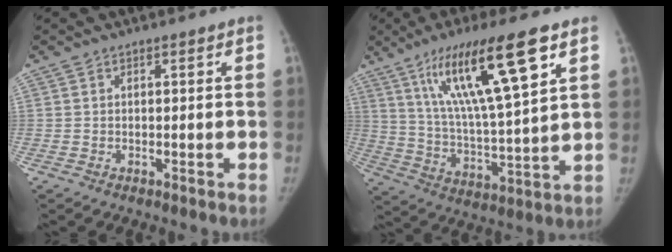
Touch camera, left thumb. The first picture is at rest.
{"total": 20.0, "force": [10.1, 3.1, 16.9], "torque": [-0.292, -0.036, 0.182]}